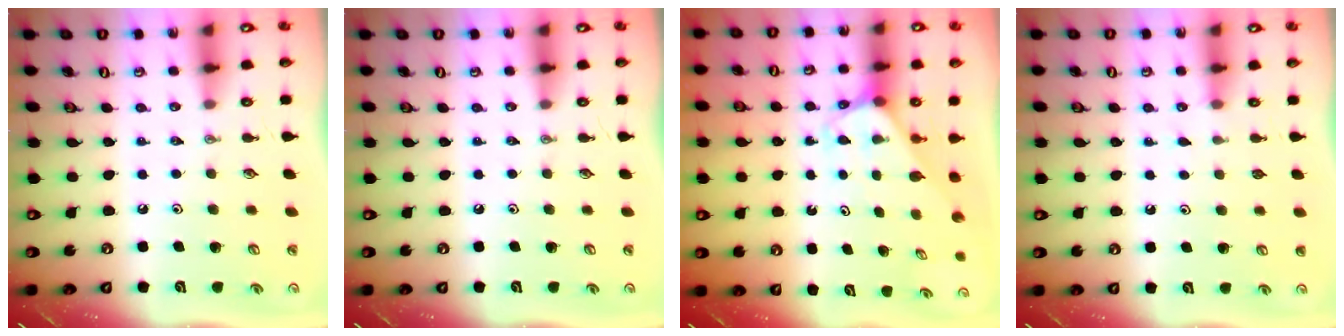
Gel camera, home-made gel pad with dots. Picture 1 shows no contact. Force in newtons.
{"total": 0.0}
{"total": 2.5, "press": 2.5, "slide": 0.2}
{"total": 1.7, "press": 1.6, "slide": 0.2}